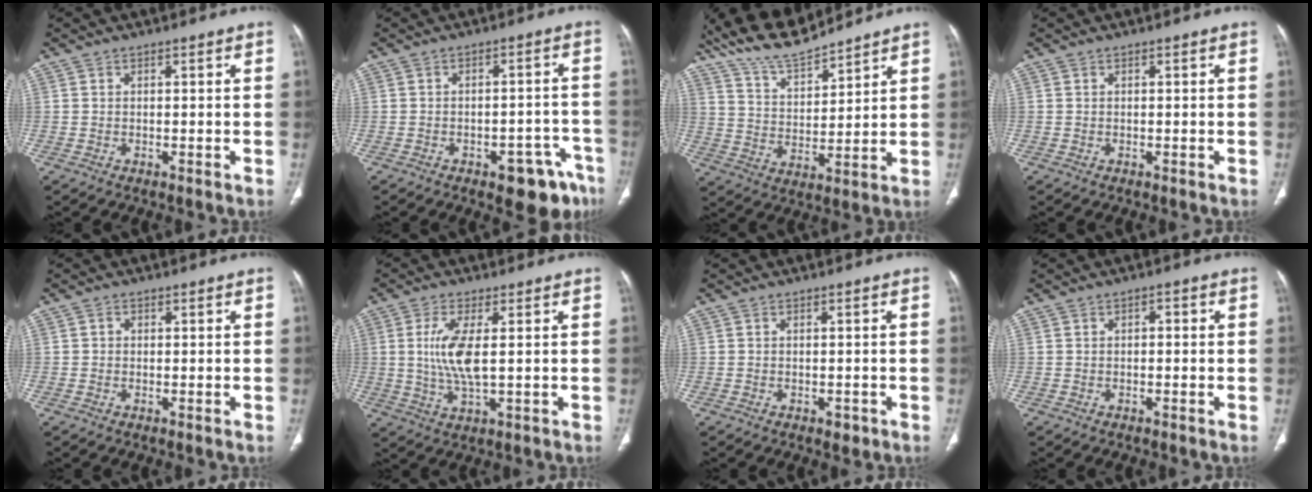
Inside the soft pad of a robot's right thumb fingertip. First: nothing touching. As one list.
[{"total": 10.0, "force": [-6.0, 4.6, 6.5], "torque": [-0.050, 0.040, -0.072]}, {"total": 12.6, "force": [11.3, 2.9, 4.7], "torque": [-0.073, -0.050, 0.216]}, {"total": 0.0}, {"total": 0.9, "force": [0.1, 0.8, 0.3], "torque": [-0.001, 0.002, -0.001]}, {"total": 8.1, "force": [1.0, 2.5, 7.6], "torque": [-0.176, -0.012, 0.023]}, {"total": 1.5, "force": [-0.7, 1.0, 0.9], "torque": [-0.006, 0.000, -0.004]}, {"total": 1.4, "force": [0.1, 0.8, 1.1], "torque": [-0.015, 0.005, -0.002]}]